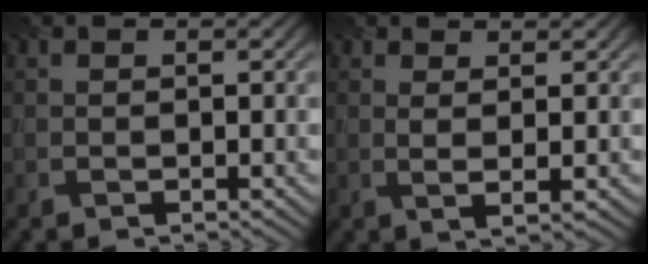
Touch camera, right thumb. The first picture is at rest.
{"total": 1.7, "force": [1.0, 0.2, 1.3], "torque": [-0.033, -0.003, 0.017]}